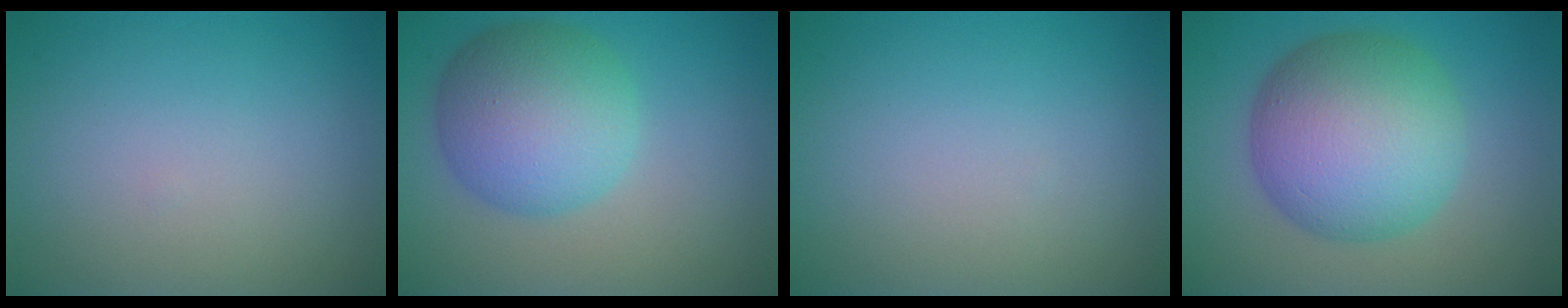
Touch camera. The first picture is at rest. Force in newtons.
{"total": 7.7, "press": 7.7, "slide": 0.1}
{"total": 0.0}
{"total": 10.6, "press": 10.6, "slide": 0.3}